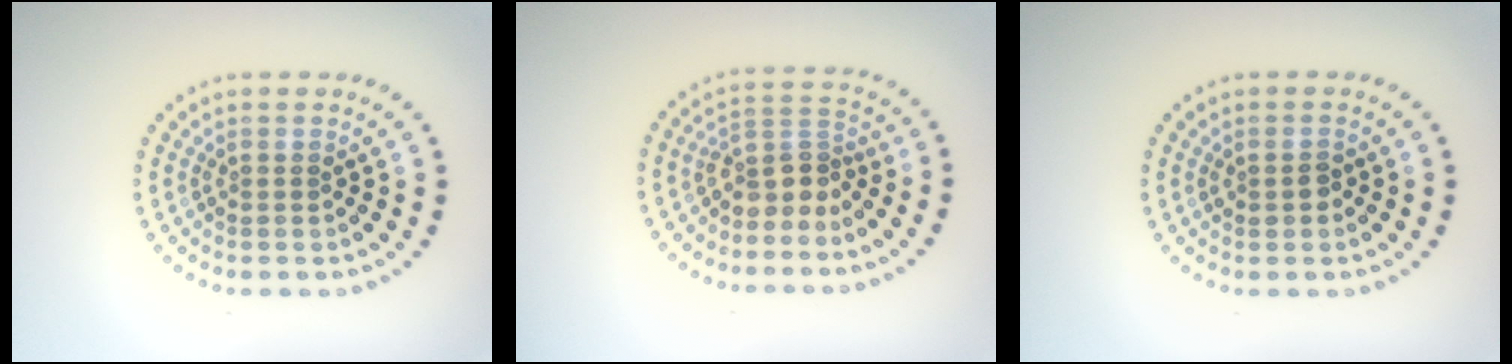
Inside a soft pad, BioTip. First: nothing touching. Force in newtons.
{"total": 3.0, "press": 2.3, "slide": 1.9}
{"total": 1.2, "press": 1.2, "slide": 0.1}